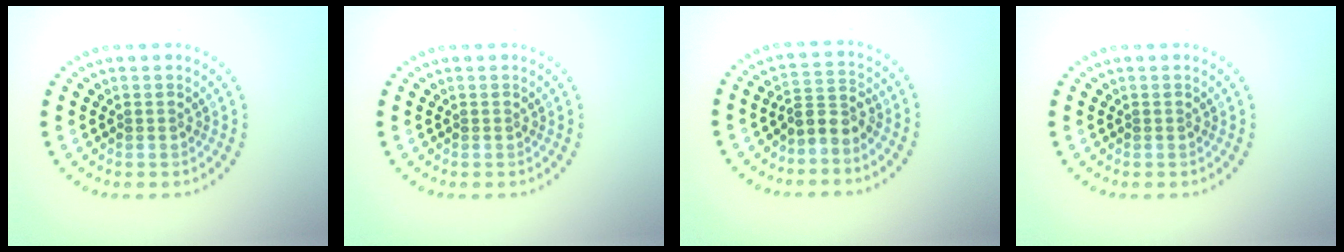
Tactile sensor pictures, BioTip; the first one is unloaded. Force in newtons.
{"total": 0.0}
{"total": 2.5, "press": 2.0, "slide": 1.5}
{"total": 0.0}